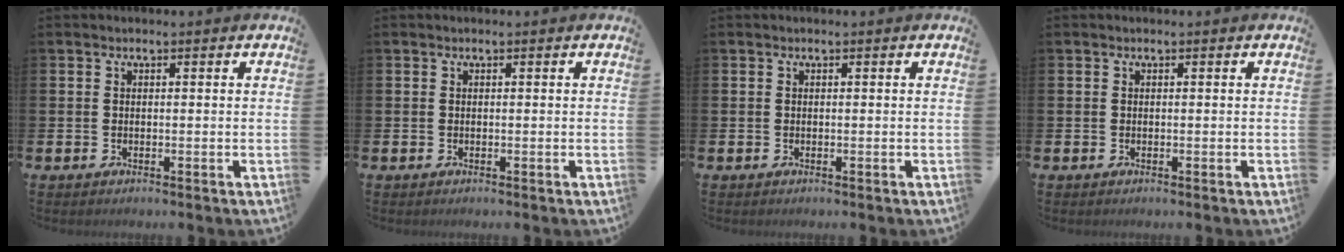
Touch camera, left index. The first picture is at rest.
{"total": 0.0}
{"total": 0.0}
{"total": 0.0}